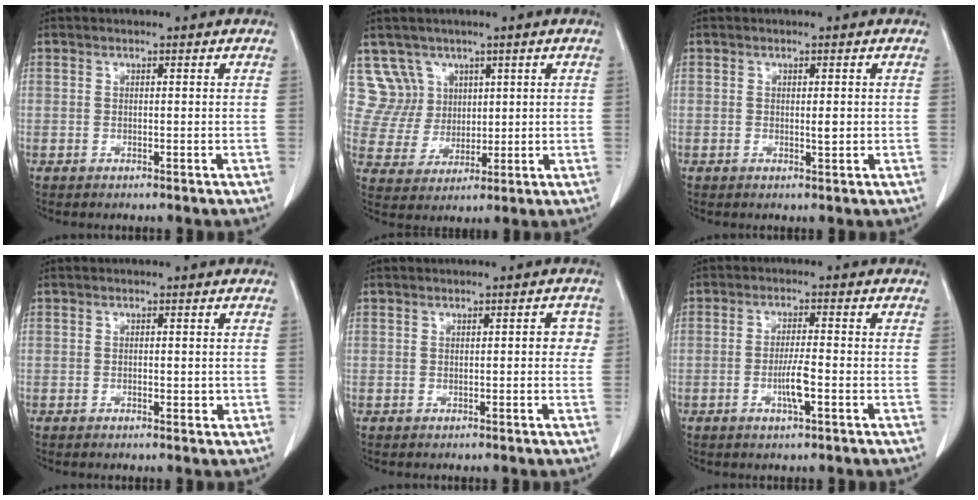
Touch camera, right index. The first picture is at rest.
{"total": 7.0, "force": [3.7, 5.9, -0.6], "torque": [0.014, 0.014, 0.081]}
{"total": 1.3, "force": [0.0, 0.4, 1.2], "torque": [-0.019, -0.002, 0.001]}
{"total": 1.6, "force": [-0.3, 0.8, 1.3], "torque": [-0.022, 0.000, -0.002]}
{"total": 1.9, "force": [0.2, 0.9, 1.6], "torque": [-0.007, 0.012, -0.002]}
{"total": 4.2, "force": [-1.4, 0.3, 3.9], "torque": [-0.075, -0.003, -0.026]}